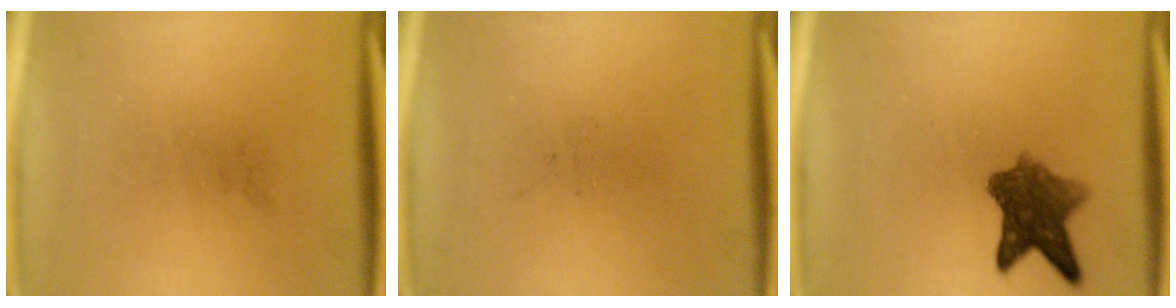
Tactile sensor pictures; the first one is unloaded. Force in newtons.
{"total": 0.0}
{"total": 7.2}